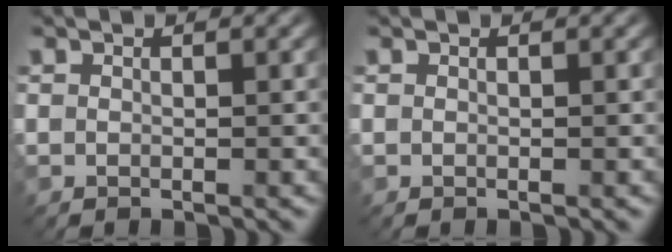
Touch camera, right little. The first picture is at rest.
{"total": 0.0}